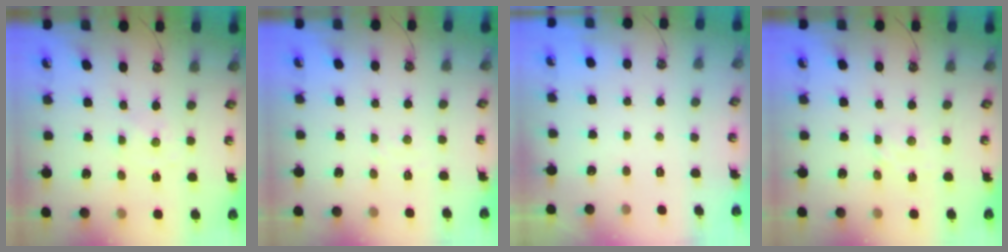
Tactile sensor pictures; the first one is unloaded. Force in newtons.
{"total": 3.1, "press": 3.0, "slide": 0.6}
{"total": 0.0}
{"total": 1.8, "press": 1.8, "slide": 0.3}